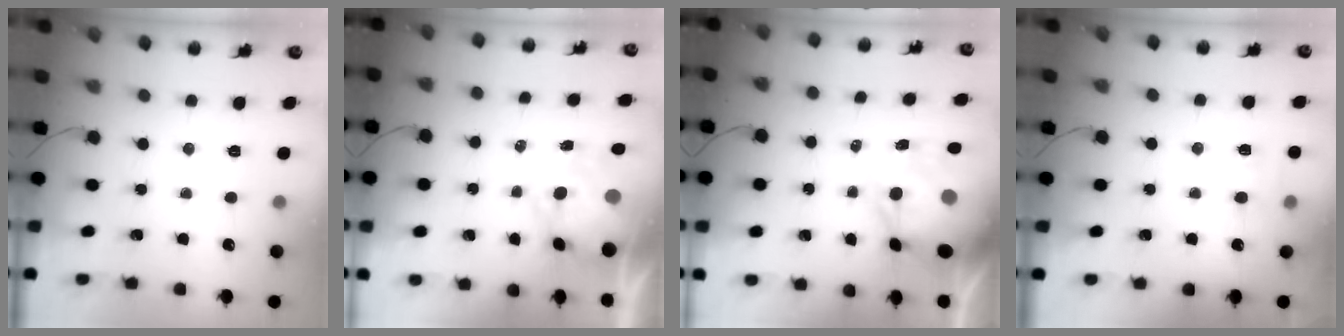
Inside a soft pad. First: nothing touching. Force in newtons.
{"total": 7.9, "press": 7.7, "slide": 2.1}
{"total": 13.6, "press": 13.2, "slide": 3.5}
{"total": 5.0, "press": 4.9, "slide": 1.2}